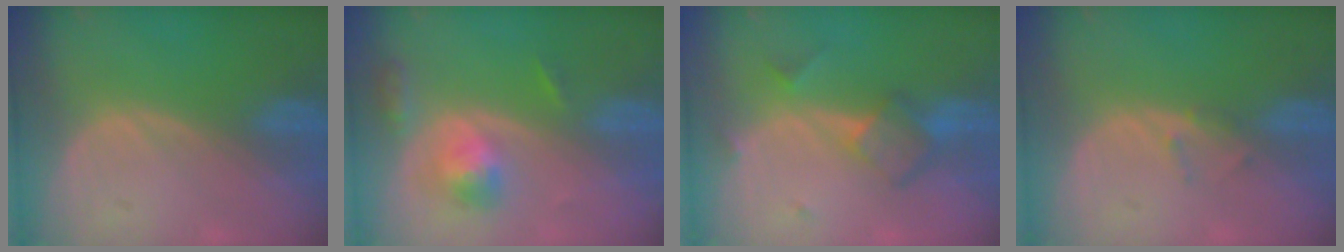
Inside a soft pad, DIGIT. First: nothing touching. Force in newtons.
{"total": 5.1, "press": 4.7, "slide": 1.9}
{"total": 6.0, "press": 5.2, "slide": 3.0}
{"total": 1.3, "press": 1.1, "slide": 0.8}